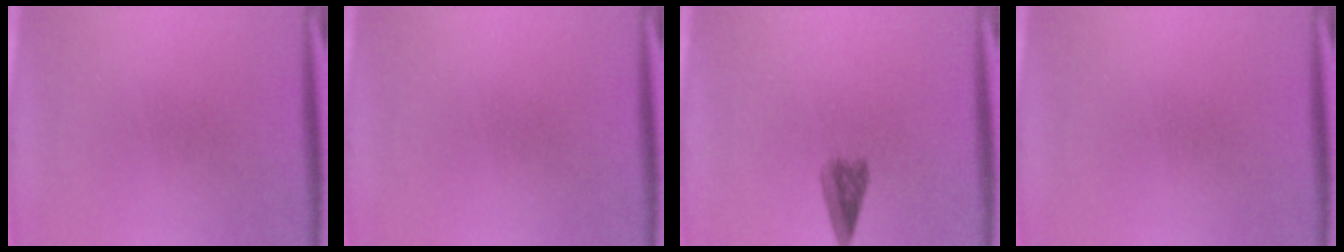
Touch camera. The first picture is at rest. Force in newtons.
{"total": 0.0}
{"total": 3.0}
{"total": 0.0}